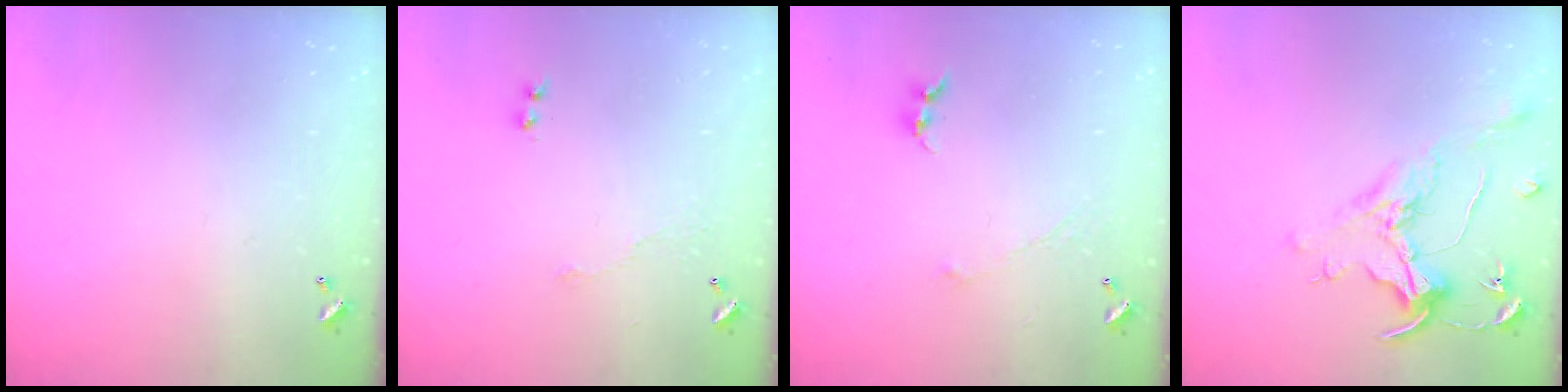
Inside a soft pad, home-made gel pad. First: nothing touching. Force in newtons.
{"total": 3.5, "press": 3.4, "slide": 0.7}
{"total": 0.0}
{"total": 1.6, "press": 1.4, "slide": 0.7}